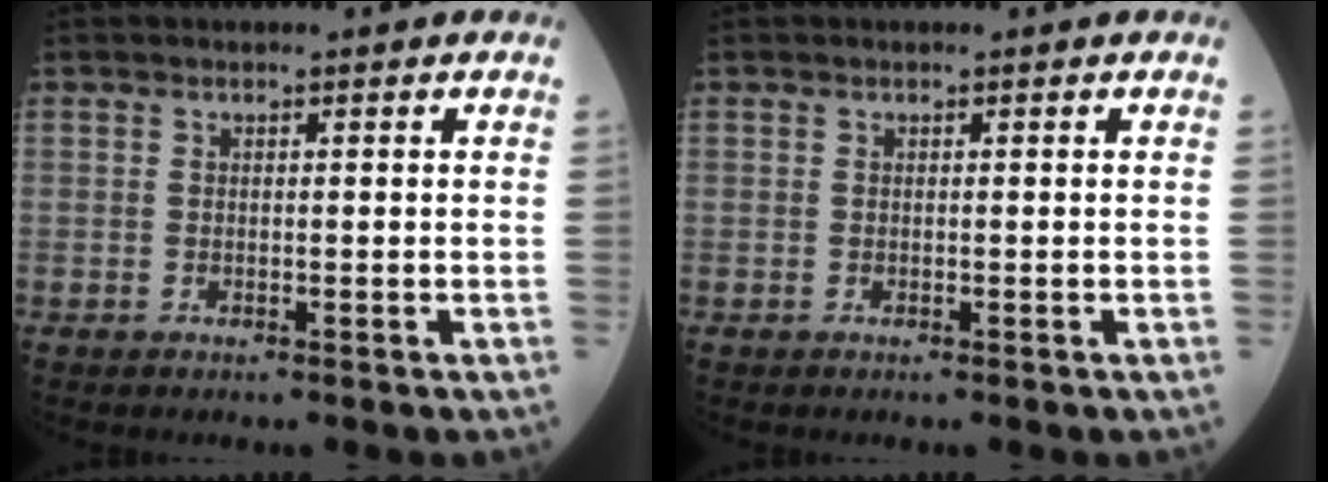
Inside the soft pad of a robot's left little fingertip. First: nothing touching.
{"total": 0.0}